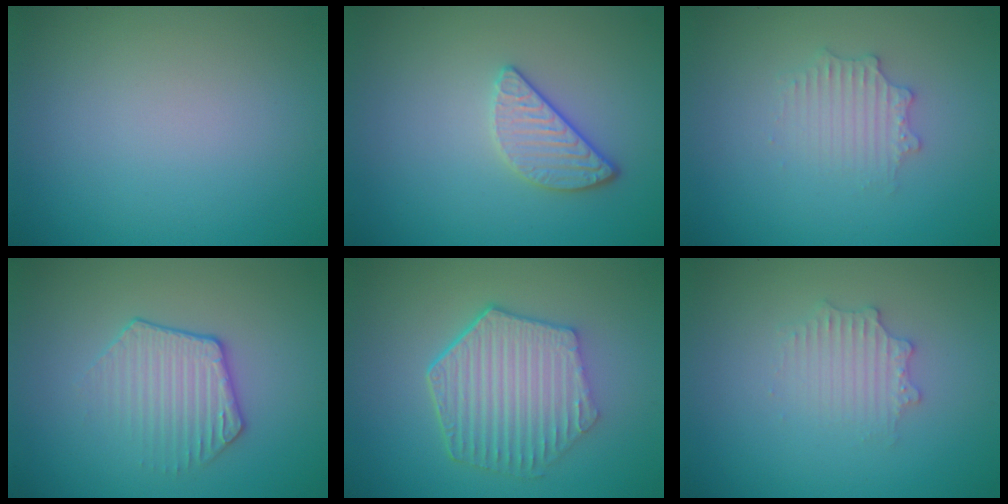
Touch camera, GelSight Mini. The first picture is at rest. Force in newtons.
{"total": 2.4, "press": 2.1, "slide": 1.1}
{"total": 2.2, "press": 2.2, "slide": 0.4}
{"total": 2.7, "press": 2.2, "slide": 1.6}
{"total": 6.4, "press": 4.9, "slide": 4.2}
{"total": 2.2, "press": 2.2, "slide": 0.4}